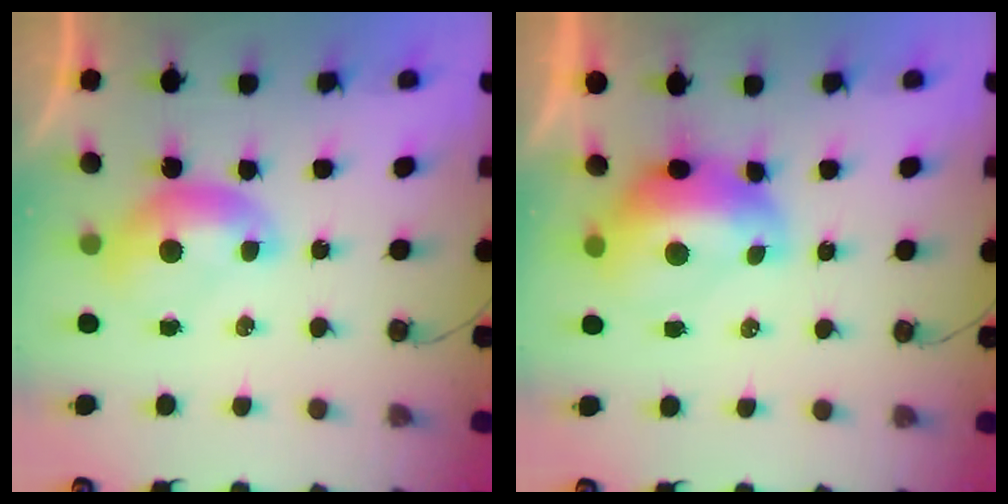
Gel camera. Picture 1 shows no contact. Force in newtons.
{"total": 2.8, "press": 2.7, "slide": 0.8}